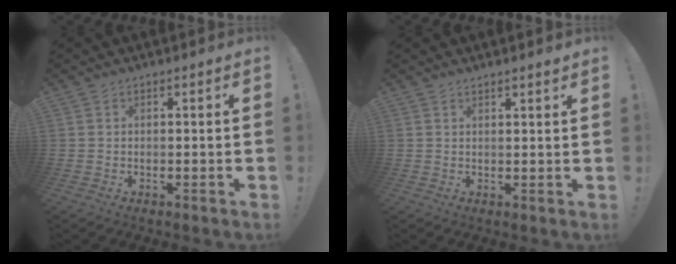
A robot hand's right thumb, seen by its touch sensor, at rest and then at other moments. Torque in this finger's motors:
{"motor_torque": [0.12, -0.38, -0.09, 0.03, 0.13]}